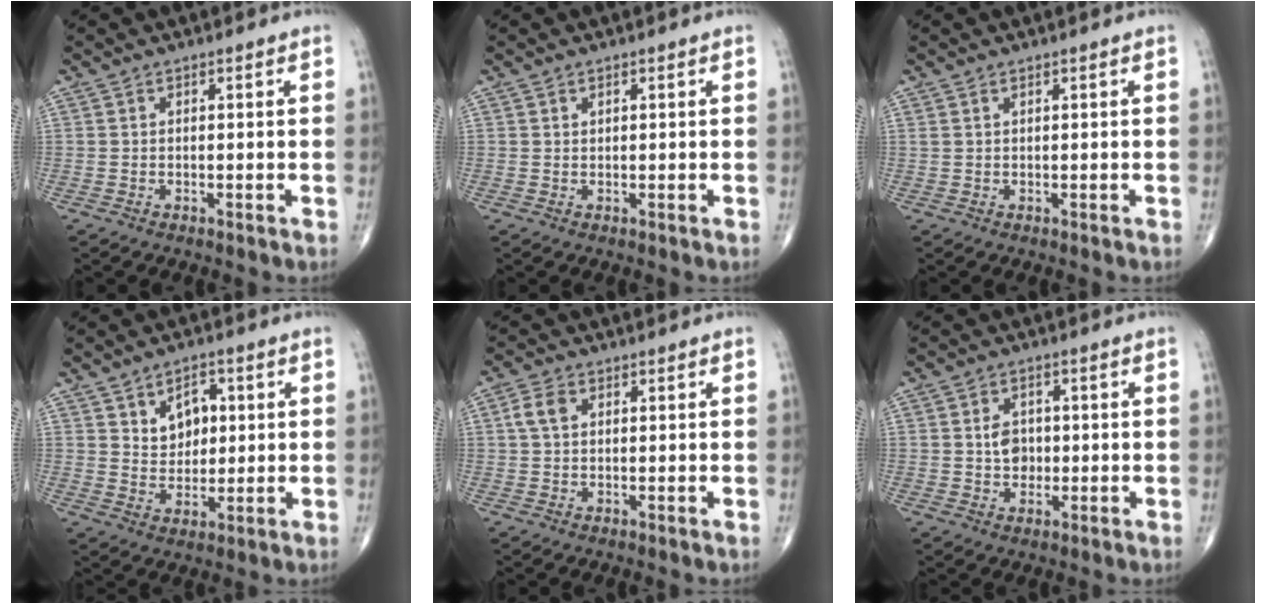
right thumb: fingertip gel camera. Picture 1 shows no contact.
{"total": 0.6, "force": [0.4, 0.4, 0.3], "torque": [-0.003, -0.003, 0.006]}
{"total": 0.7, "force": [0.5, 0.2, 0.4], "torque": [-0.010, 0.008, 0.014]}
{"total": 5.7, "force": [2.0, 3.9, 3.5], "torque": [-0.032, -0.014, 0.036]}
{"total": 3.4, "force": [0.9, 2.3, 2.4], "torque": [-0.054, 0.007, 0.015]}
{"total": 4.3, "force": [0.1, 3.4, 2.7], "torque": [-0.026, 0.002, 0.002]}